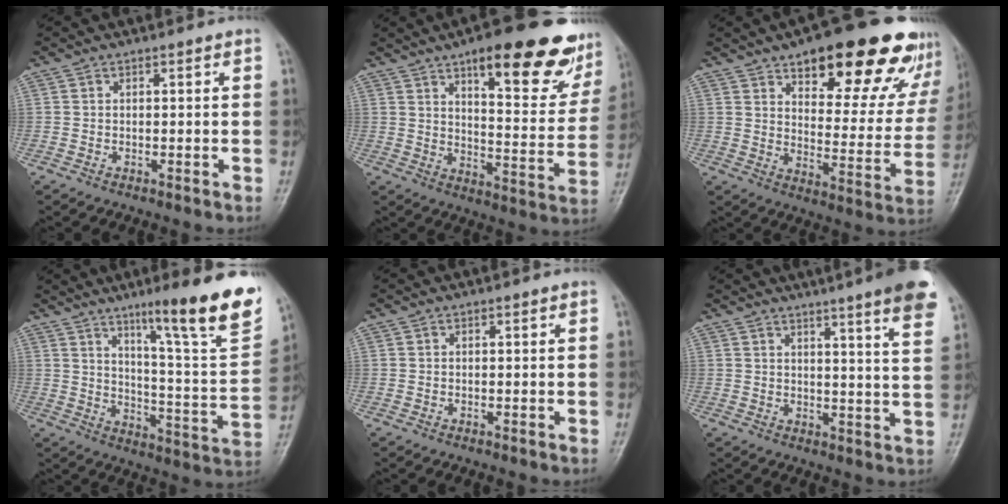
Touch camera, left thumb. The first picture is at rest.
{"total": 22.6, "force": [13.8, 7.4, 16.3], "torque": [-0.169, -0.053, 0.189]}
{"total": 25.0, "force": [16.2, 9.7, 16.4], "torque": [-0.168, -0.060, 0.216]}
{"total": 21.4, "force": [13.2, 2.2, 16.6], "torque": [-0.206, -0.068, 0.201]}
{"total": 0.0}
{"total": 13.4, "force": [9.3, 0.9, 9.6], "torque": [-0.110, -0.035, 0.100]}